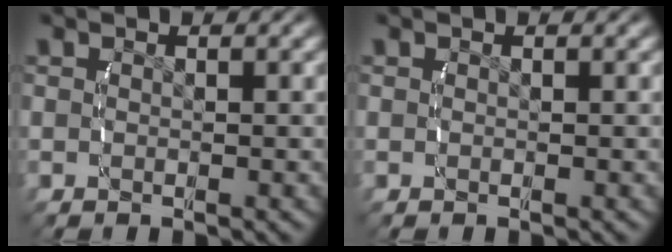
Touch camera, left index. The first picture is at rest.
{"total": 0.0}